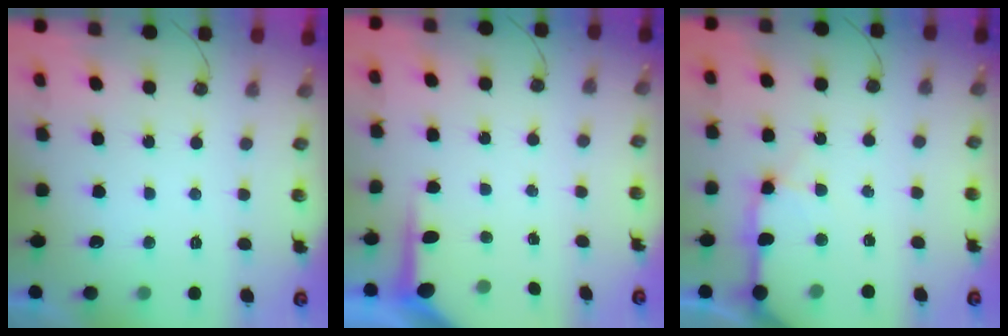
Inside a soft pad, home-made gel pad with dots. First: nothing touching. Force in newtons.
{"total": 5.3, "press": 5.2, "slide": 0.3}
{"total": 12.3, "press": 12.1, "slide": 1.8}